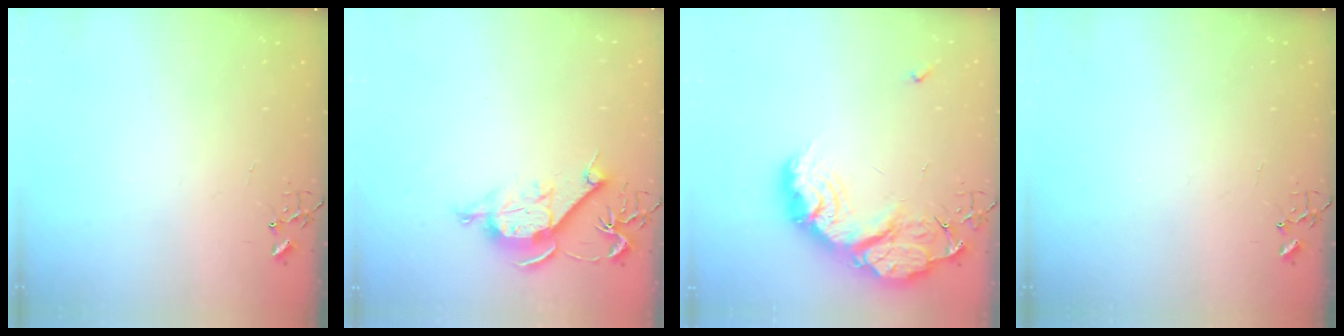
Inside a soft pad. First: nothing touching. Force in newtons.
{"total": 10.4, "press": 10.4, "slide": 1.2}
{"total": 25.2, "press": 25.1, "slide": 2.0}
{"total": 0.0}